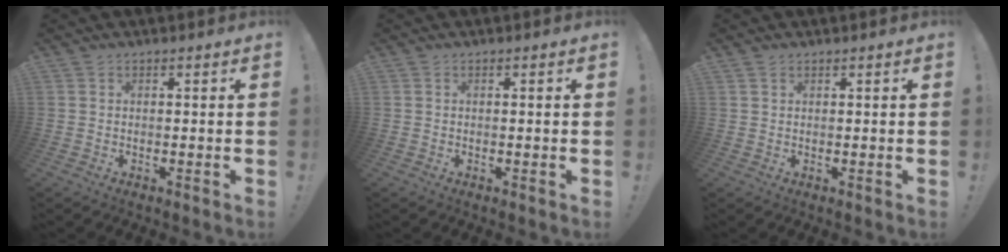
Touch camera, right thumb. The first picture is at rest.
{"total": 0.7, "force": [0.0, -0.4, 0.6], "torque": [-0.004, -0.005, -0.003]}
{"total": 1.1, "force": [0.9, 0.6, 0.2], "torque": [0.001, -0.003, 0.016]}